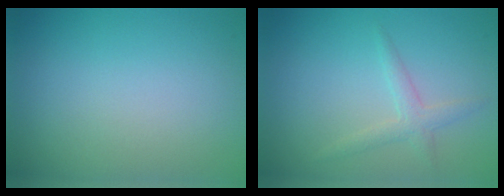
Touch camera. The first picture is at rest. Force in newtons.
{"total": 1.6, "press": 1.6, "slide": 0.0}